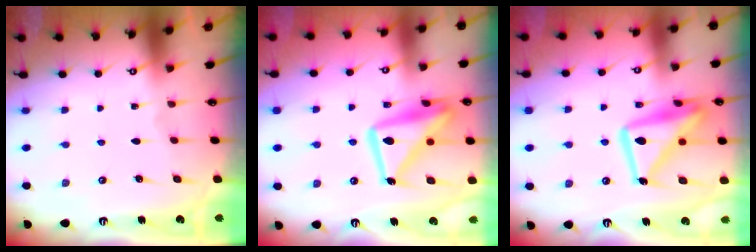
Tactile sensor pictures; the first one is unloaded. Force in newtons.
{"total": 16.5, "press": 16.4, "slide": 1.4}
{"total": 16.5, "press": 16.4, "slide": 1.4}